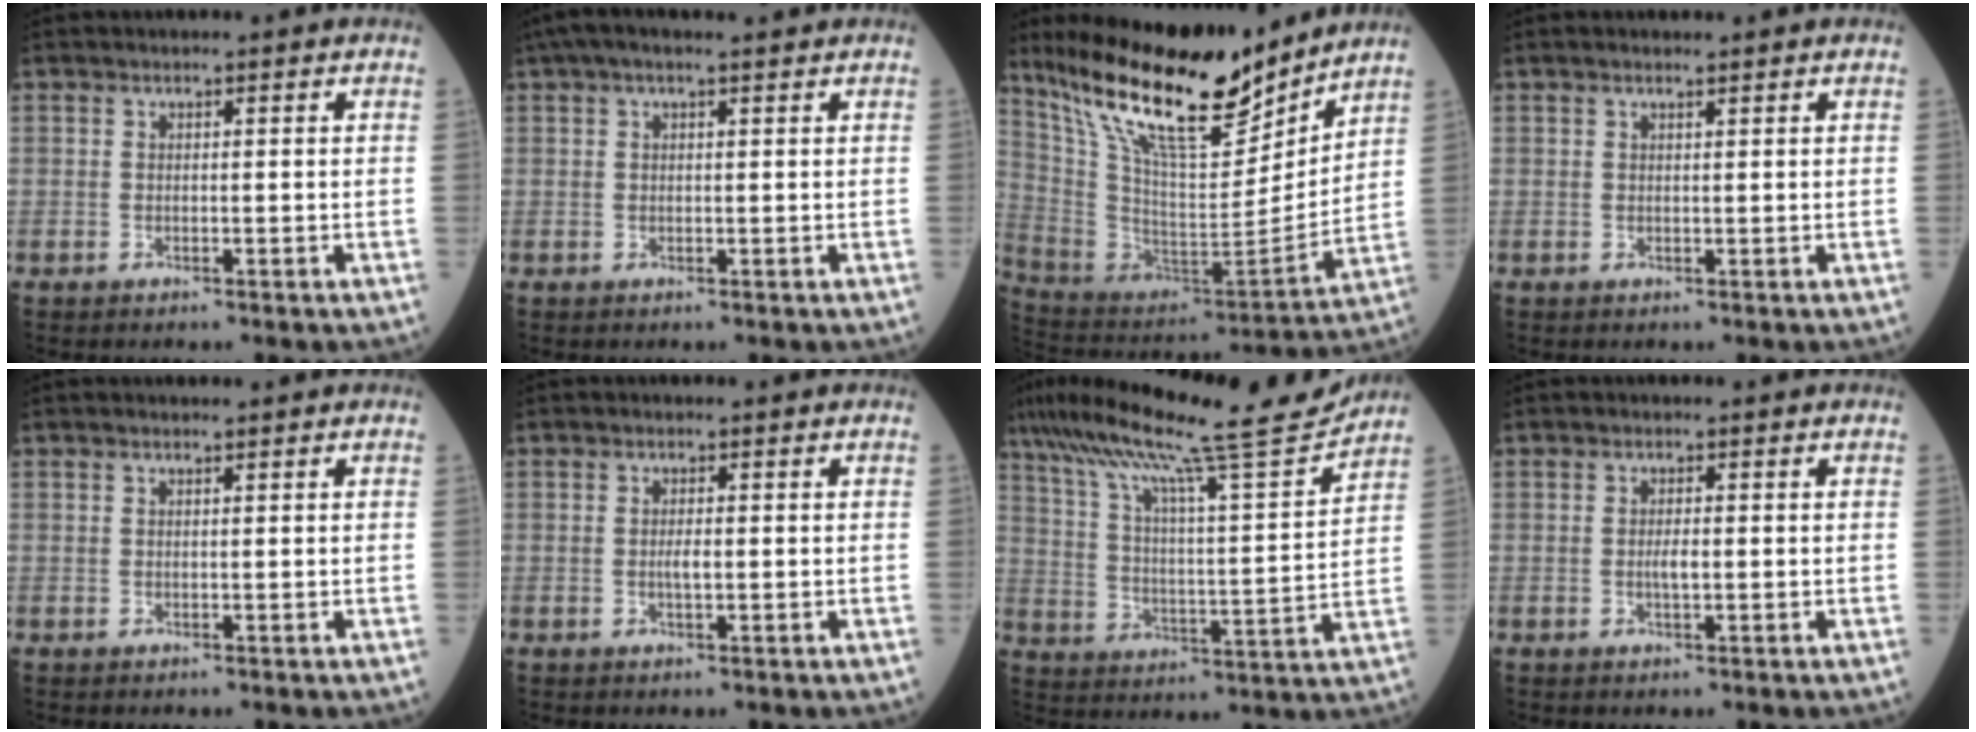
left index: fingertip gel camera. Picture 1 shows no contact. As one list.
[{"total": 5.6, "force": [4.1, 0.9, 3.7], "torque": [-0.068, 0.043, 0.067]}, {"total": 22.0, "force": [17.0, 4.5, 13.2], "torque": [-0.239, -0.010, 0.307]}, {"total": 1.1, "force": [0.9, 0.0, 0.6], "torque": [-0.013, 0.007, 0.017]}, {"total": 0.5, "force": [0.4, 0.0, 0.3], "torque": [-0.012, 0.002, 0.009]}, {"total": 1.4, "force": [-0.1, 0.3, 1.4], "torque": [-0.029, -0.002, -0.002]}, {"total": 20.0, "force": [17.0, -0.1, 10.6], "torque": [-0.187, 0.003, 0.264]}, {"total": 1.6, "force": [-0.2, 0.4, 1.5], "torque": [-0.032, -0.001, -0.003]}]